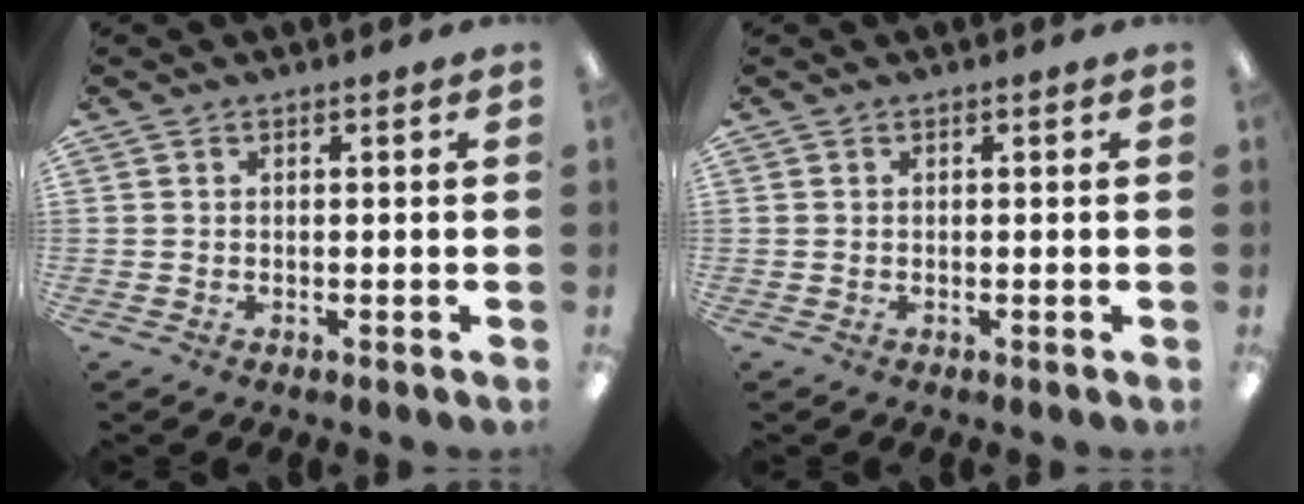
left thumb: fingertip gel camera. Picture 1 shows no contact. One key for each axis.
{"total": 0.0}